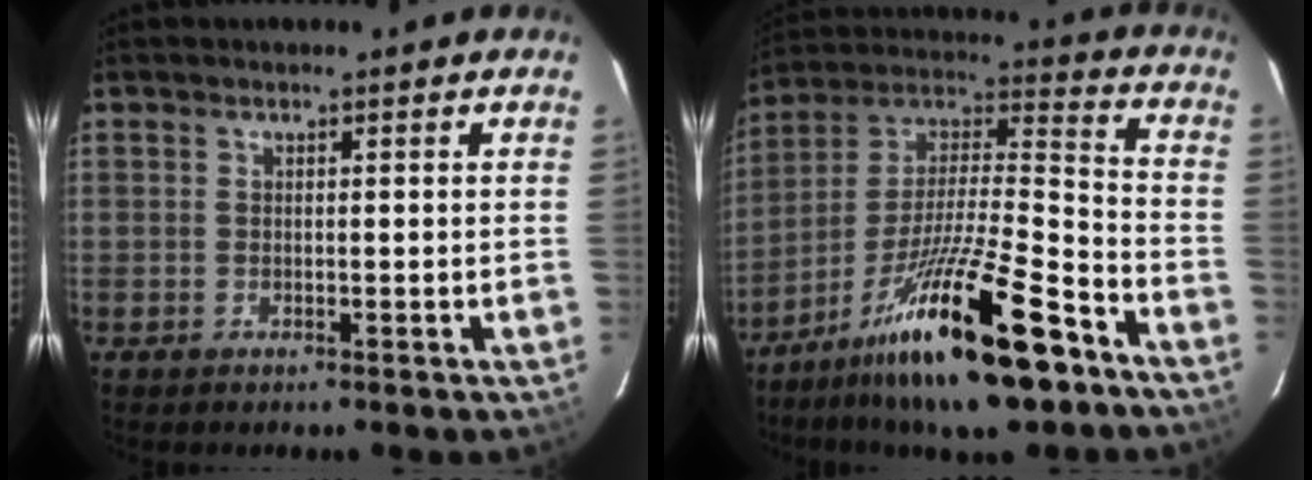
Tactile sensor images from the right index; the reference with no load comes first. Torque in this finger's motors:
{"motor_torque": [0.96, -1.17, 1.05, 0.21]}